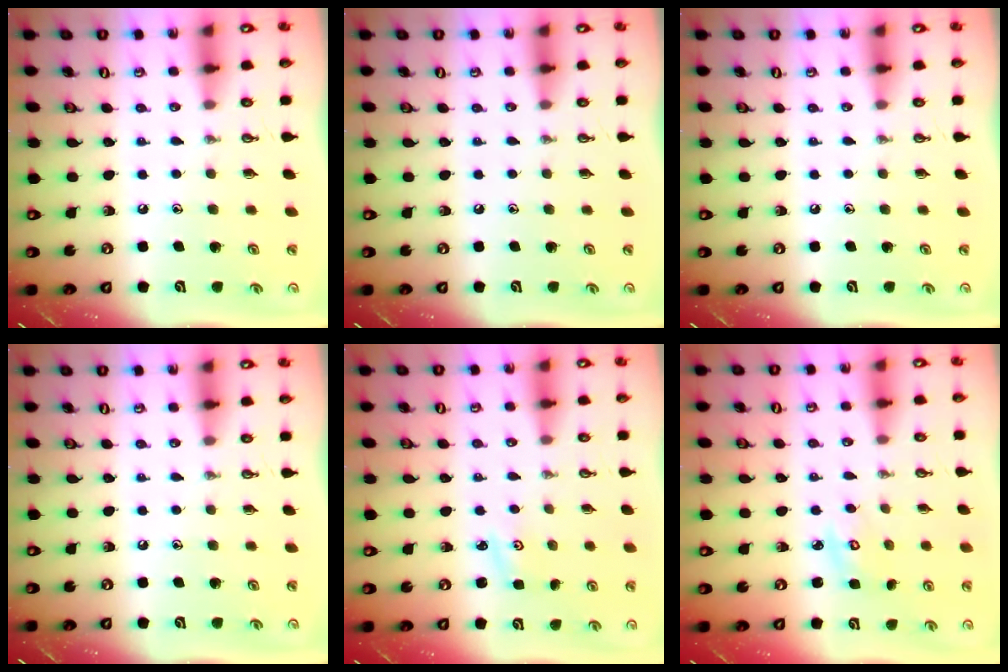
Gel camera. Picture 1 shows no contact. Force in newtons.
{"total": 0.0}
{"total": 0.0}
{"total": 0.0}
{"total": 2.0, "press": 2.0, "slide": 0.3}
{"total": 3.0, "press": 3.0, "slide": 0.1}